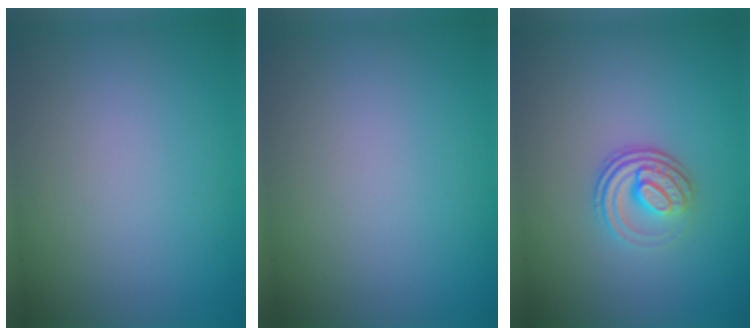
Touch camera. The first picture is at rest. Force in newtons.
{"total": 0.0}
{"total": 3.3, "press": 2.4, "slide": 2.2}